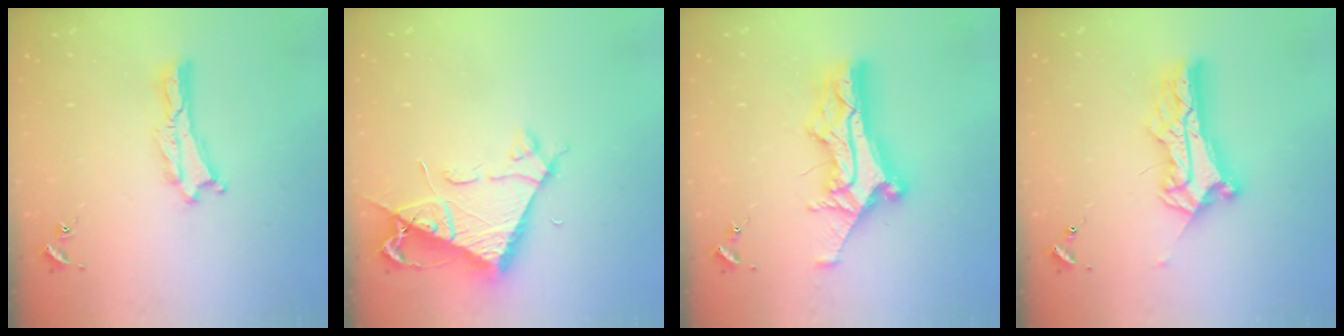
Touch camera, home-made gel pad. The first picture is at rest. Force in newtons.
{"total": 6.6, "press": 6.5, "slide": 0.6}
{"total": 11.5, "press": 11.5, "slide": 0.8}
{"total": 10.5, "press": 10.5, "slide": 0.8}